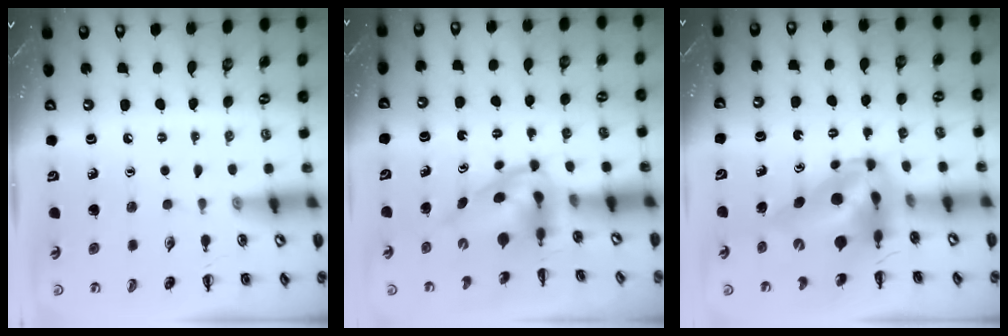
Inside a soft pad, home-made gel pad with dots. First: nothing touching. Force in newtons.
{"total": 3.8, "press": 3.7, "slide": 0.6}
{"total": 10.7, "press": 10.2, "slide": 3.1}